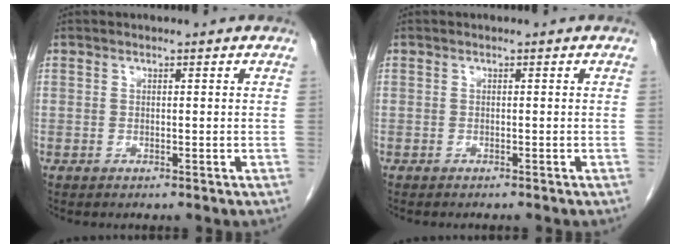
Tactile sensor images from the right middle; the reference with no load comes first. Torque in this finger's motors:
{"motor_torque": [0.07, -0.05, -0.01, 0.01]}